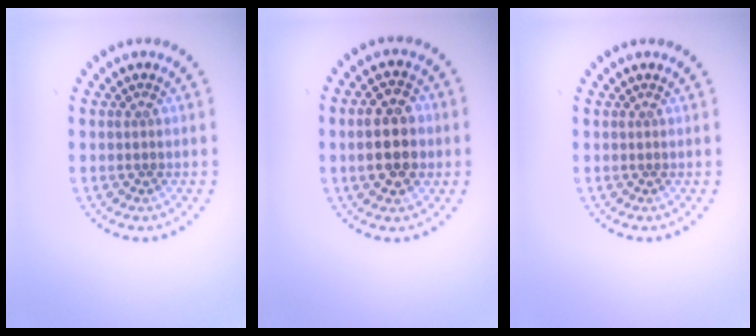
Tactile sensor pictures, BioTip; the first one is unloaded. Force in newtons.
{"total": 5.1, "press": 5.1, "slide": 0.3}
{"total": 0.0}